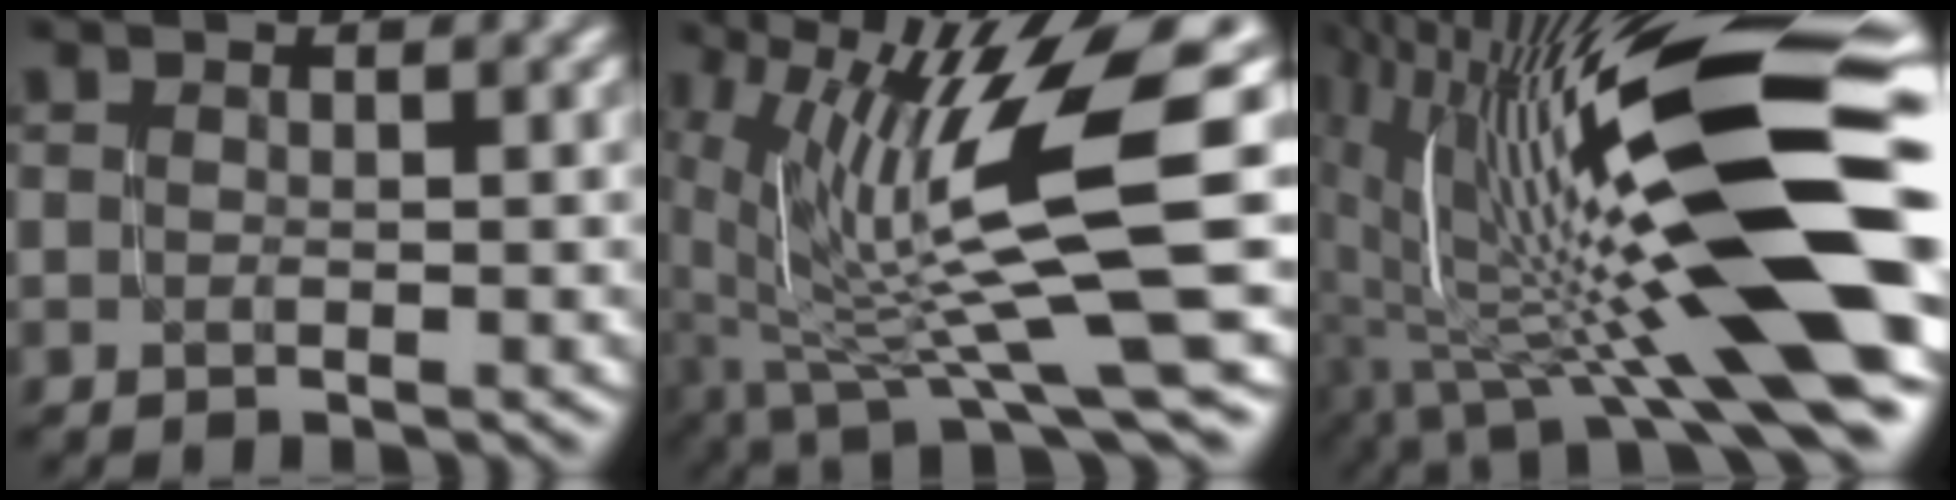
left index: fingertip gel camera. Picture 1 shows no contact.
{"total": 12.2, "force": [1.4, 3.4, 11.7], "torque": [-0.212, -0.011, 0.033]}
{"total": 16.3, "force": [-0.7, 4.1, 15.8], "torque": [-0.262, 0.007, -0.018]}